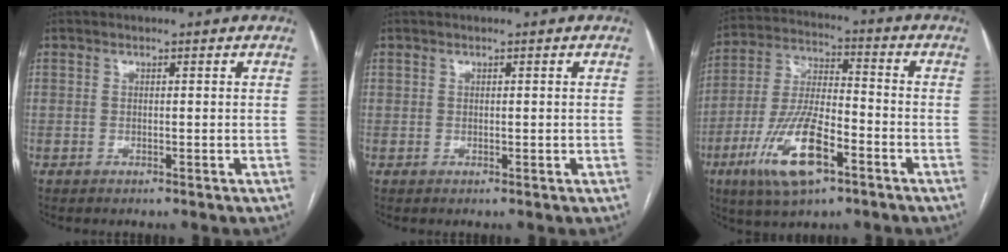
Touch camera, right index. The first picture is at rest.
{"total": 0.5, "force": [0.3, 0.4, 0.2], "torque": [-0.001, 0.003, 0.007]}
{"total": 14.3, "force": [-6.8, 4.4, 11.8], "torque": [-0.245, -0.004, -0.119]}